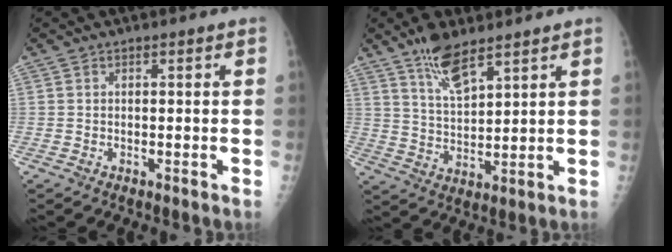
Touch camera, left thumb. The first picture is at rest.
{"total": 8.2, "force": [5.8, 2.8, 5.0], "torque": [-0.080, -0.034, 0.114]}